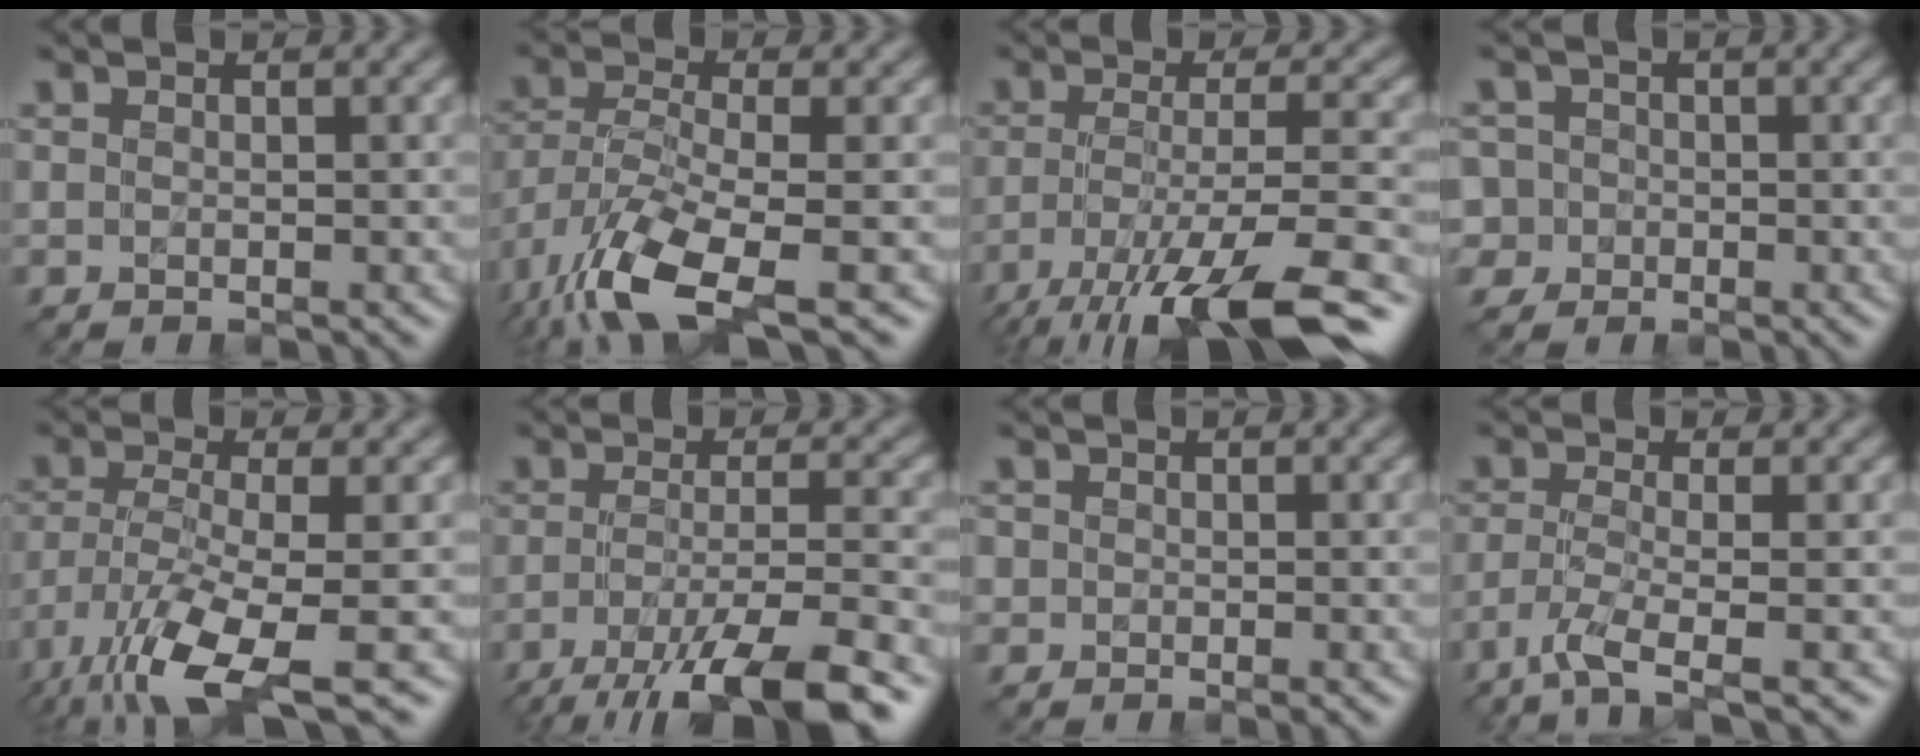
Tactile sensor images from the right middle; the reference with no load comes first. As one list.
[{"total": 10.0, "force": [-5.7, 3.2, 7.6], "torque": [-0.165, -0.024, -0.112]}, {"total": 12.3, "force": [-8.1, 3.0, 8.8], "torque": [-0.164, -0.012, -0.132]}, {"total": 4.8, "force": [-0.4, 4.6, 1.5], "torque": [-0.025, 0.028, -0.043]}, {"total": 10.0, "force": [-5.8, 2.7, 7.7], "torque": [-0.162, -0.023, -0.111]}, {"total": 9.6, "force": [-5.8, 2.2, 7.4], "torque": [-0.118, -0.009, -0.104]}, {"total": 1.4, "force": [-0.4, 1.3, 0.4], "torque": [0.005, -0.006, -0.010]}, {"total": 4.1, "force": [-2.5, 0.7, 3.2], "torque": [-0.060, -0.008, -0.061]}]